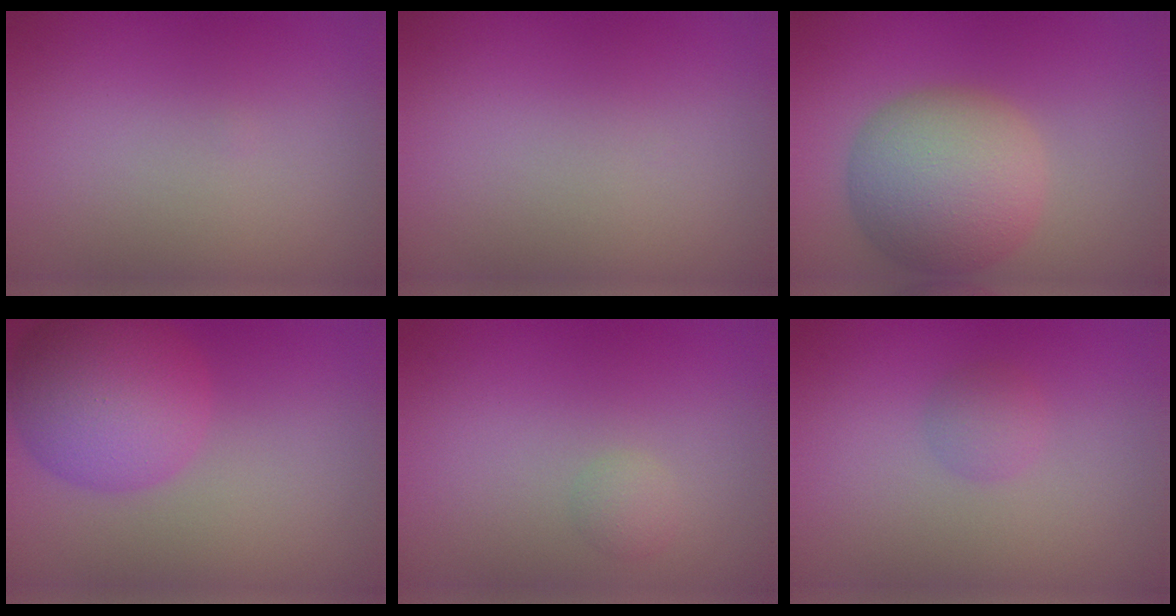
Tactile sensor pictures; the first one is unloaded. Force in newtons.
{"total": 0.0}
{"total": 8.5, "press": 8.5, "slide": 0.3}
{"total": 6.4, "press": 6.4, "slide": 0.3}
{"total": 1.1, "press": 1.1, "slide": 0.1}
{"total": 1.5, "press": 1.5, "slide": 0.0}